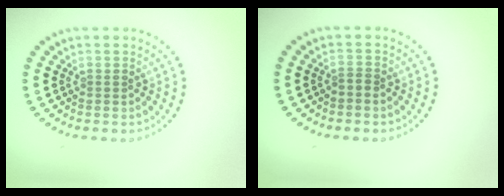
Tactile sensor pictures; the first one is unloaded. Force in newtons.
{"total": 0.5, "press": 0.4, "slide": 0.3}